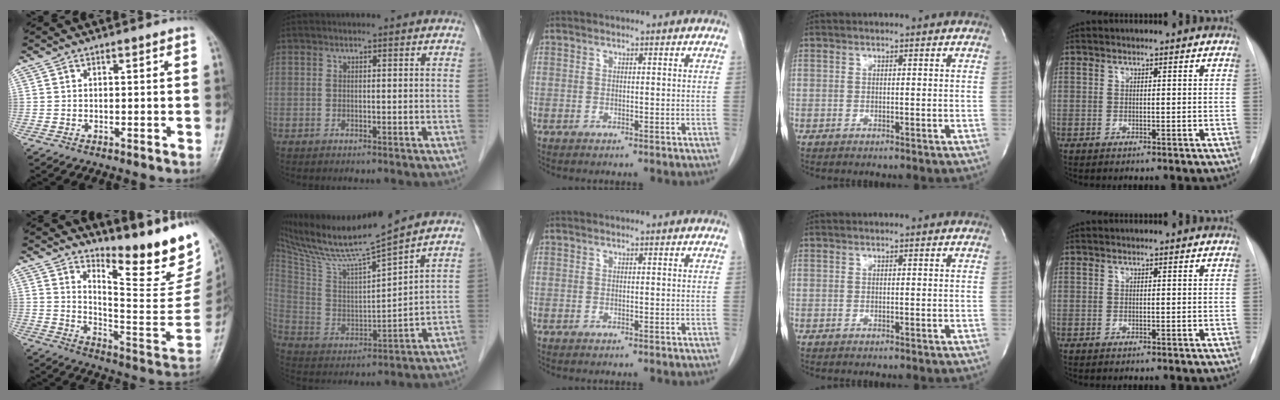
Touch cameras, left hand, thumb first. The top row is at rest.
{"thumb": {"total": 19.1, "force": [15.7, 4.1, 10.1], "torque": [-0.106, -0.145, 0.222]}, "index": {"total": 15.6, "force": [13.6, -1.1, 7.5], "torque": [-0.147, -0.002, 0.250]}}